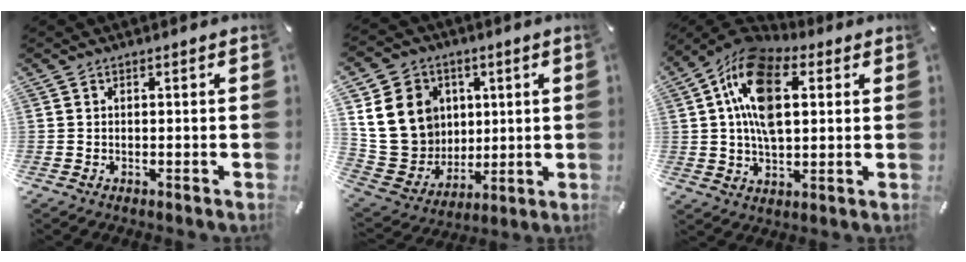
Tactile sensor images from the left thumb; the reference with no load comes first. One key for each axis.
{"total": 16.9, "fx": 4.1, "fy": 15.2, "fz": 6.1, "tx": -0.121, "ty": -0.015, "tz": 0.089}
{"total": 16.8, "fx": 4.4, "fy": 10.2, "fz": 12.6, "tx": -0.250, "ty": 0.001, "tz": 0.077}